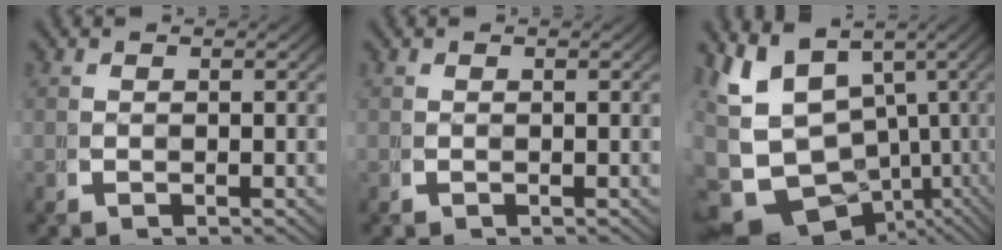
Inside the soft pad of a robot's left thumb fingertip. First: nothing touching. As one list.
[{"total": 0.0}, {"total": 15.5, "force": [-2.6, 11.2, 10.4], "torque": [-0.213, -0.076, -0.008]}]